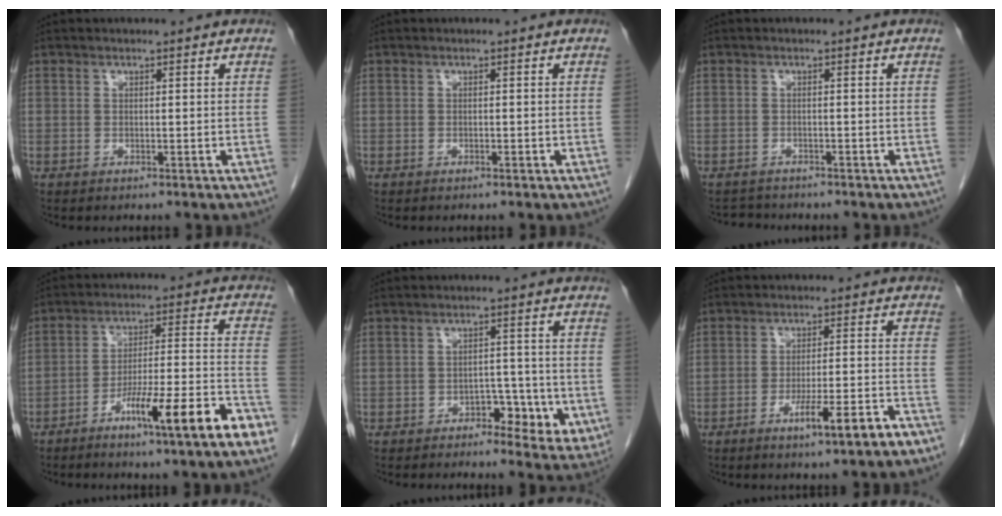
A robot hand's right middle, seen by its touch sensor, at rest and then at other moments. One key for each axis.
{"total": 0.0}
{"total": 2.5, "fx": -2.4, "fy": 0.7, "fz": -0.3, "tx": 0.000, "ty": -0.009, "tz": -0.038}
{"total": 14.8, "fx": -8.2, "fy": 0.0, "fz": 12.3, "tx": -0.186, "ty": -0.002, "tz": -0.126}
{"total": 6.1, "fx": -2.2, "fy": 3.2, "fz": 4.7, "tx": -0.048, "ty": 0.004, "tz": -0.028}
{"total": 8.4, "fx": -5.3, "fy": 0.2, "fz": 6.5, "tx": -0.099, "ty": -0.002, "tz": -0.078}